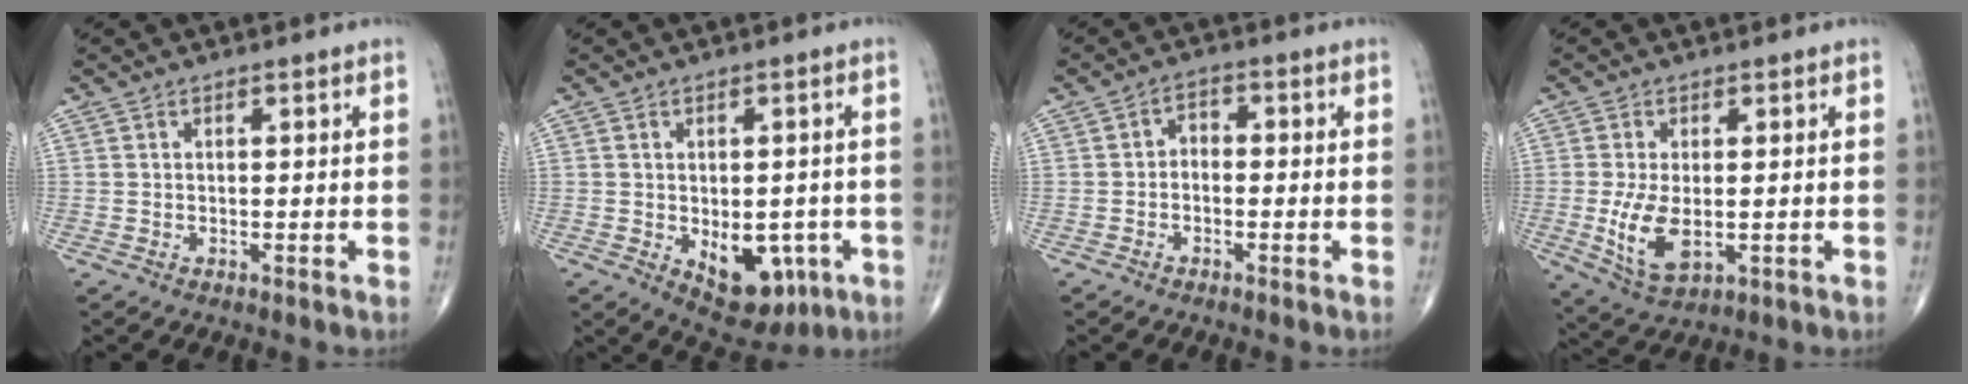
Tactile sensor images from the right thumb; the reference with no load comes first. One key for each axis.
{"total": 10.5, "fx": -3.2, "fy": 6.4, "fz": 7.6, "tx": -0.071, "ty": 0.005, "tz": -0.029}
{"total": 2.5, "fx": -0.9, "fy": 1.8, "fz": 1.6, "tx": -0.014, "ty": 0.020, "tz": -0.026}
{"total": 8.3, "fx": -1.0, "fy": 4.3, "fz": 7.0, "tx": -0.137, "ty": -0.016, "tz": -0.010}